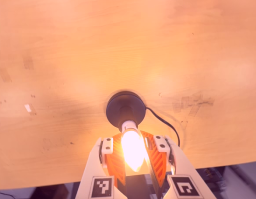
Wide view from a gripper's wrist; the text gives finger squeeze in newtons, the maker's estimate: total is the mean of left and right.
{"total": 16.6, "left": 16.6, "right": 16.6}